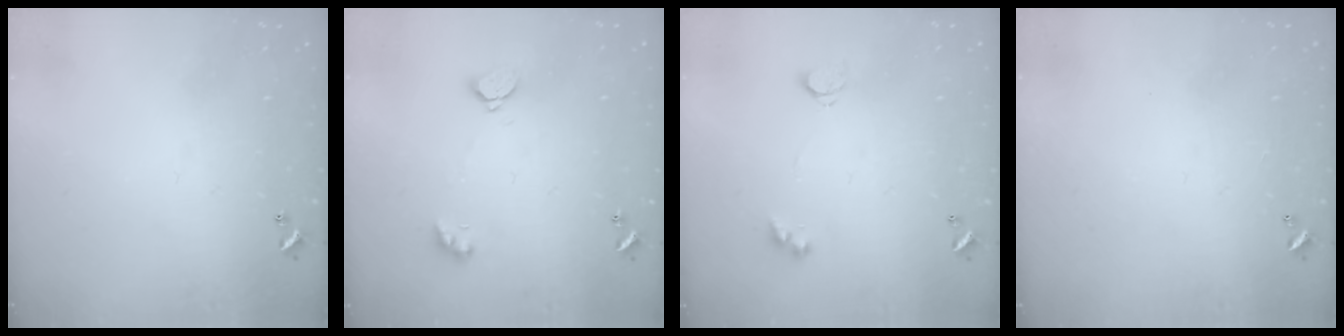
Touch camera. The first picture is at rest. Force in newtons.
{"total": 2.2, "press": 2.2, "slide": 0.2}
{"total": 3.7, "press": 3.6, "slide": 0.6}
{"total": 2.8, "press": 2.8, "slide": 0.1}